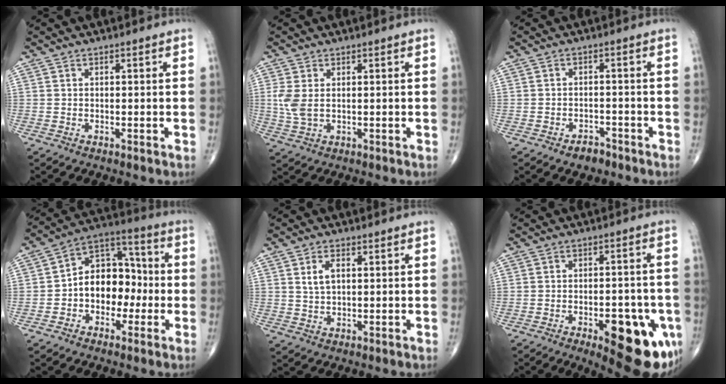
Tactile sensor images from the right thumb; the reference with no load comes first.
{"total": 4.4, "force": [0.5, 2.4, 3.6], "torque": [-0.091, -0.001, 0.016]}
{"total": 3.9, "force": [-2.6, 2.5, 1.5], "torque": [-0.008, 0.020, -0.033]}
{"total": 12.6, "force": [-1.8, 9.1, 8.6], "torque": [-0.092, 0.046, -0.043]}
{"total": 3.8, "force": [1.2, 2.0, 3.0], "torque": [-0.056, 0.001, 0.025]}
{"total": 17.1, "force": [-7.0, 6.7, 14.1], "torque": [-0.125, 0.017, -0.077]}